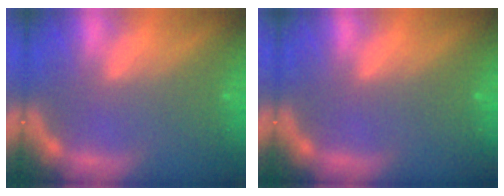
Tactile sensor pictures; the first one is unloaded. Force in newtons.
{"total": 0.0}